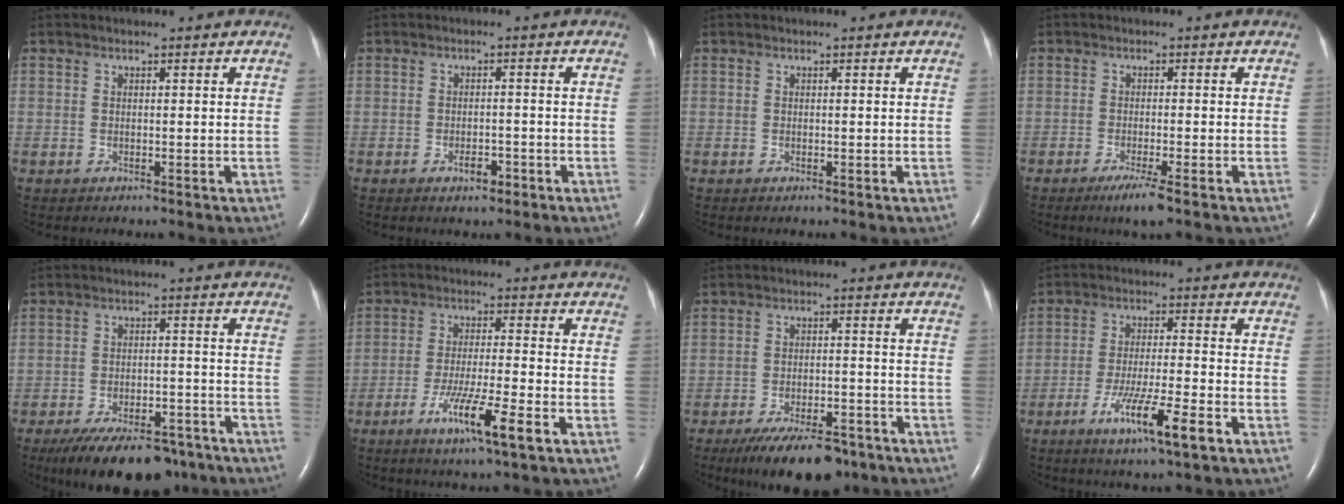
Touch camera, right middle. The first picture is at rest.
{"total": 2.5, "force": [-1.5, 1.1, 1.7], "torque": [-0.025, 0.003, -0.021]}
{"total": 0.0}
{"total": 3.6, "force": [-2.2, -0.1, 2.8], "torque": [-0.055, -0.012, -0.040]}
{"total": 15.1, "force": [-11.5, 6.1, 7.5], "torque": [-0.119, -0.003, -0.167]}
{"total": 8.9, "force": [-4.6, -0.1, 7.6], "torque": [-0.140, -0.018, -0.081]}
{"total": 11.7, "force": [-8.8, 4.1, 6.6], "torque": [-0.102, -0.009, -0.137]}
{"total": 9.2, "force": [-4.8, 0.1, 7.9], "torque": [-0.144, -0.018, -0.083]}